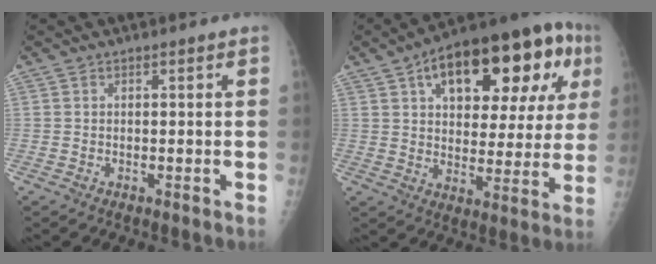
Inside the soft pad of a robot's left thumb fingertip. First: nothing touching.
{"total": 24.7, "force": [9.8, 11.9, 19.3], "torque": [-0.239, 0.021, 0.138]}